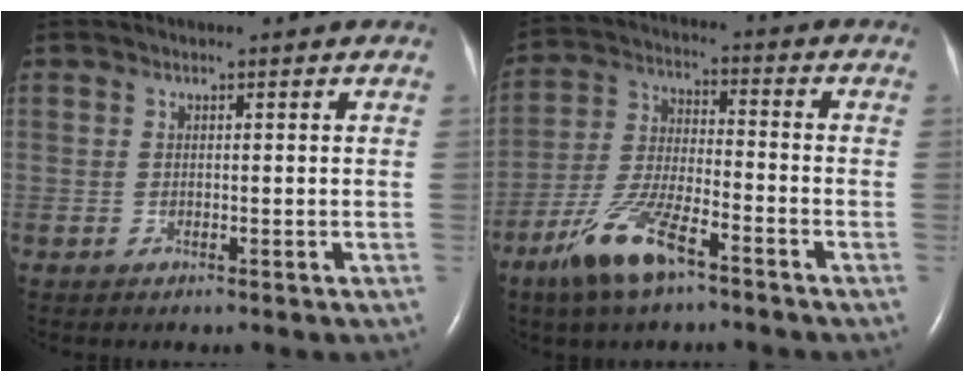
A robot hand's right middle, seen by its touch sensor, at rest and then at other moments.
{"total": 10.8, "force": [-6.9, 2.7, 7.8], "torque": [-0.169, -0.009, -0.132]}